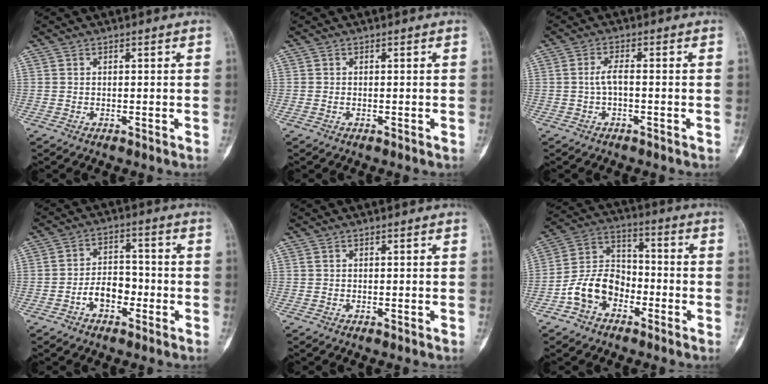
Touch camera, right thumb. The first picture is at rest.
{"total": 0.0}
{"total": 2.6, "force": [-0.4, 0.8, 2.5], "torque": [-0.053, 0.008, -0.009]}
{"total": 6.5, "force": [-2.5, 4.3, 4.3], "torque": [-0.051, 0.031, -0.051]}
{"total": 0.0}
{"total": 11.0, "force": [-4.8, 7.9, 6.0], "torque": [-0.097, 0.053, -0.098]}